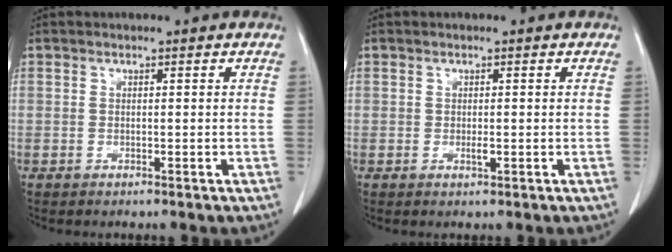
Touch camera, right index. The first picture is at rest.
{"total": 0.8, "force": [-0.2, 0.3, 0.7], "torque": [-0.013, -0.002, -0.002]}